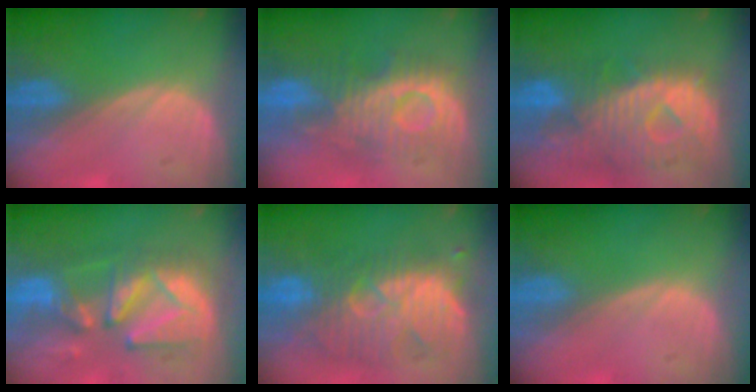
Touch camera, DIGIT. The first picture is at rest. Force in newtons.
{"total": 9.5, "press": 9.4, "slide": 1.1}
{"total": 11.8, "press": 10.2, "slide": 6.0}
{"total": 11.1, "press": 10.7, "slide": 3.1}
{"total": 10.5, "press": 10.2, "slide": 2.6}
{"total": 0.0}